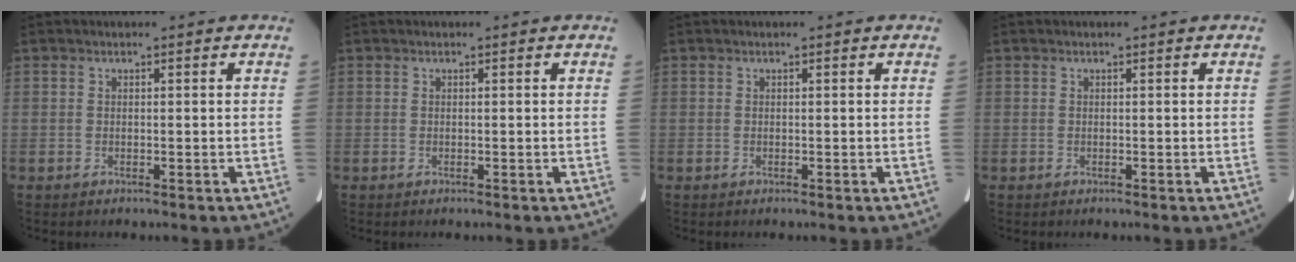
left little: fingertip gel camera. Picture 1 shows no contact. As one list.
[{"total": 0.0}, {"total": 0.0}, {"total": 0.0}]